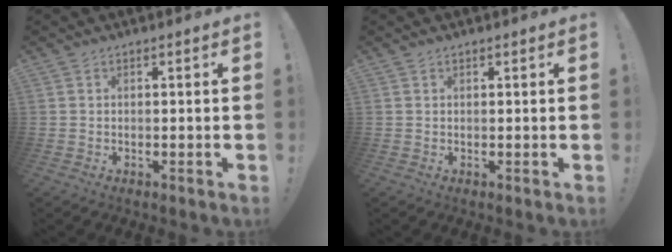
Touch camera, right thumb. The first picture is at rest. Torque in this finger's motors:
{"motor_torque": [-0.04, -0.07, 0.00, 0.10, 0.01]}